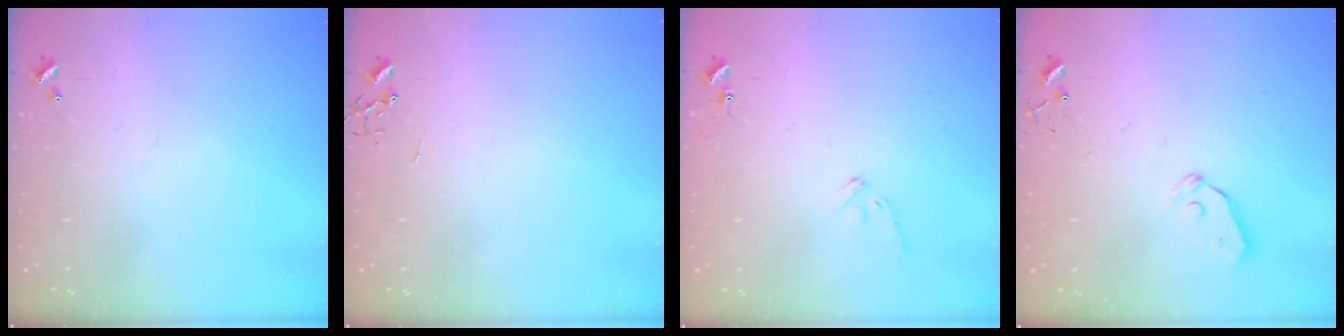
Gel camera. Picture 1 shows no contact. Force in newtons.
{"total": 0.0}
{"total": 8.2, "press": 8.2, "slide": 0.3}
{"total": 4.9, "press": 4.8, "slide": 0.9}